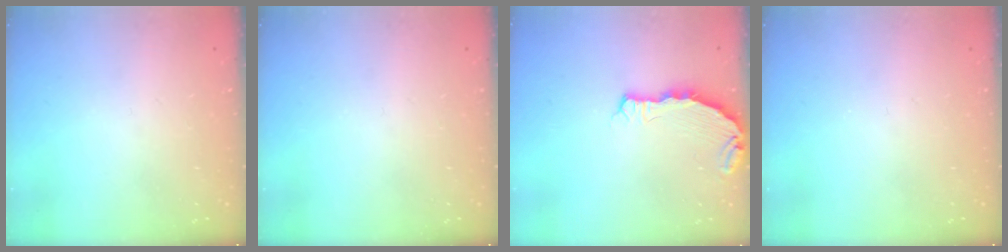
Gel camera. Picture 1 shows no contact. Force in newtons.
{"total": 0.0}
{"total": 5.4, "press": 4.8, "slide": 2.5}
{"total": 0.0}